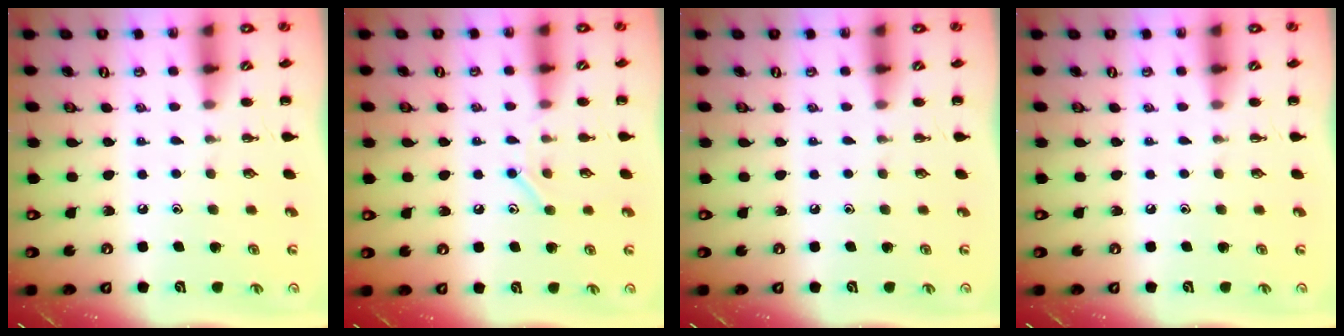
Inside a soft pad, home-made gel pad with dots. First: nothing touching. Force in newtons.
{"total": 8.0, "press": 7.9, "slide": 0.6}
{"total": 0.0}
{"total": 0.0}